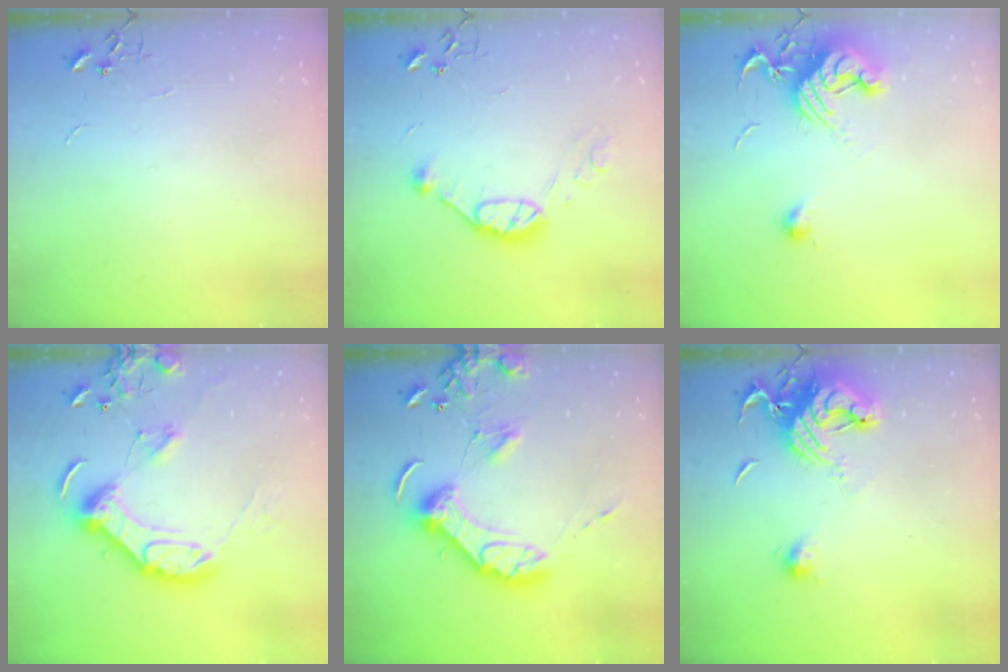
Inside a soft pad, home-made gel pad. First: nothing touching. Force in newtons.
{"total": 11.1, "press": 11.0, "slide": 0.6}
{"total": 13.6, "press": 13.6, "slide": 0.8}
{"total": 16.3, "press": 16.1, "slide": 2.1}
{"total": 14.5, "press": 14.3, "slide": 2.3}
{"total": 14.0, "press": 14.0, "slide": 1.1}